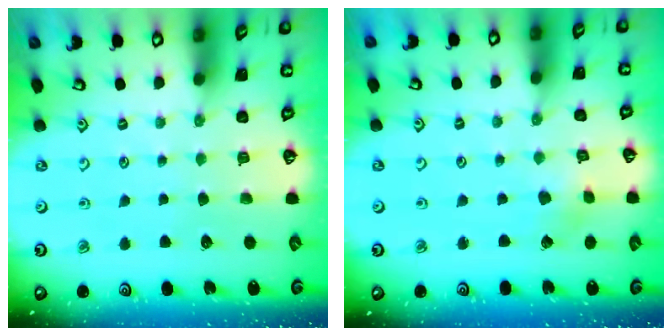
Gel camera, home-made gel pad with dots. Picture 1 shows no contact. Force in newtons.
{"total": 1.8, "press": 1.8, "slide": 0.2}